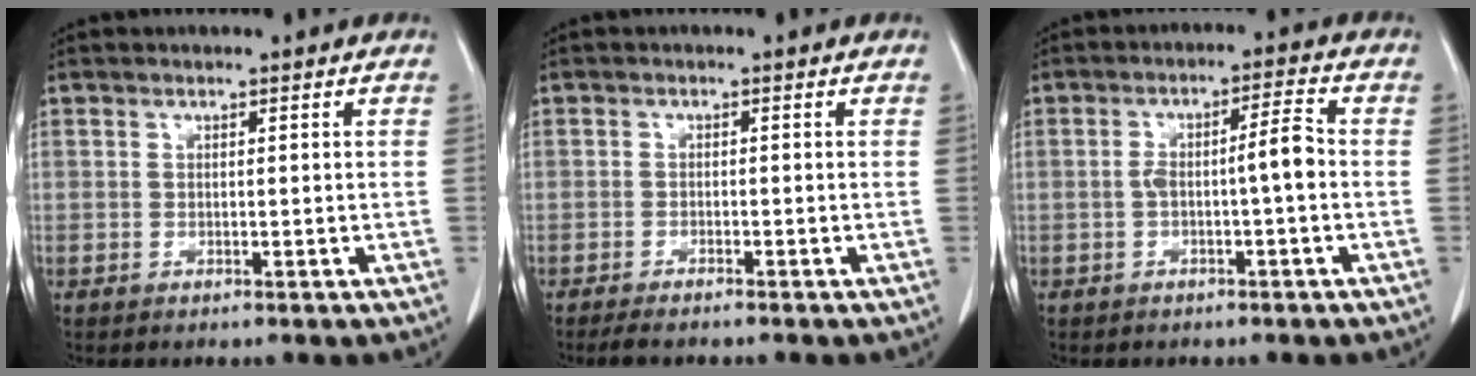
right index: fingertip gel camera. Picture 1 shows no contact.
{"total": 2.7, "force": [-2.4, 0.3, 1.2], "torque": [-0.019, -0.006, -0.038]}
{"total": 4.8, "force": [-1.0, 0.4, 4.7], "torque": [-0.079, 0.020, -0.011]}